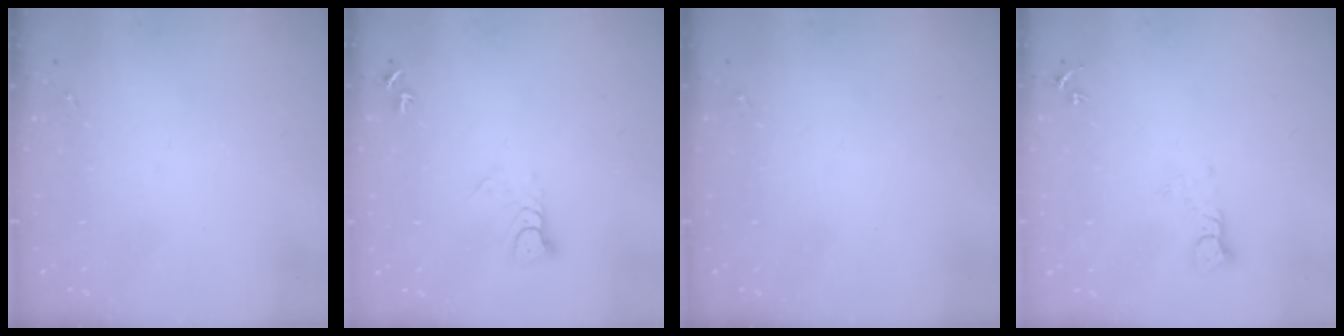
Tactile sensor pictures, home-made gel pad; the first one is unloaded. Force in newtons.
{"total": 4.6, "press": 4.5, "slide": 0.5}
{"total": 0.0}
{"total": 3.7, "press": 3.7, "slide": 0.4}